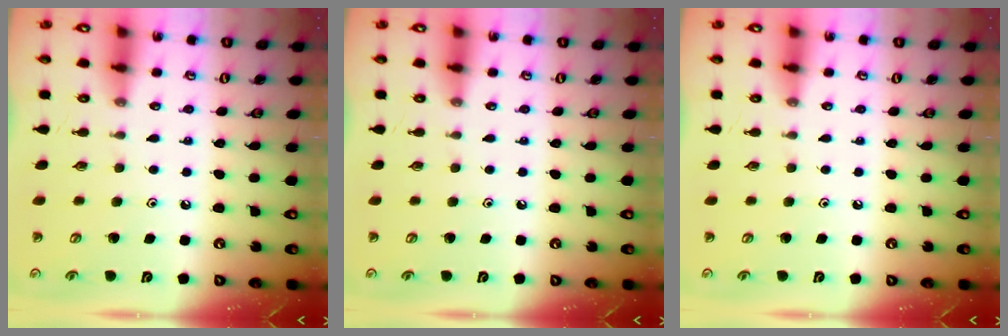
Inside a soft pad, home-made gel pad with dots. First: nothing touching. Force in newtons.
{"total": 0.0}
{"total": 0.0}